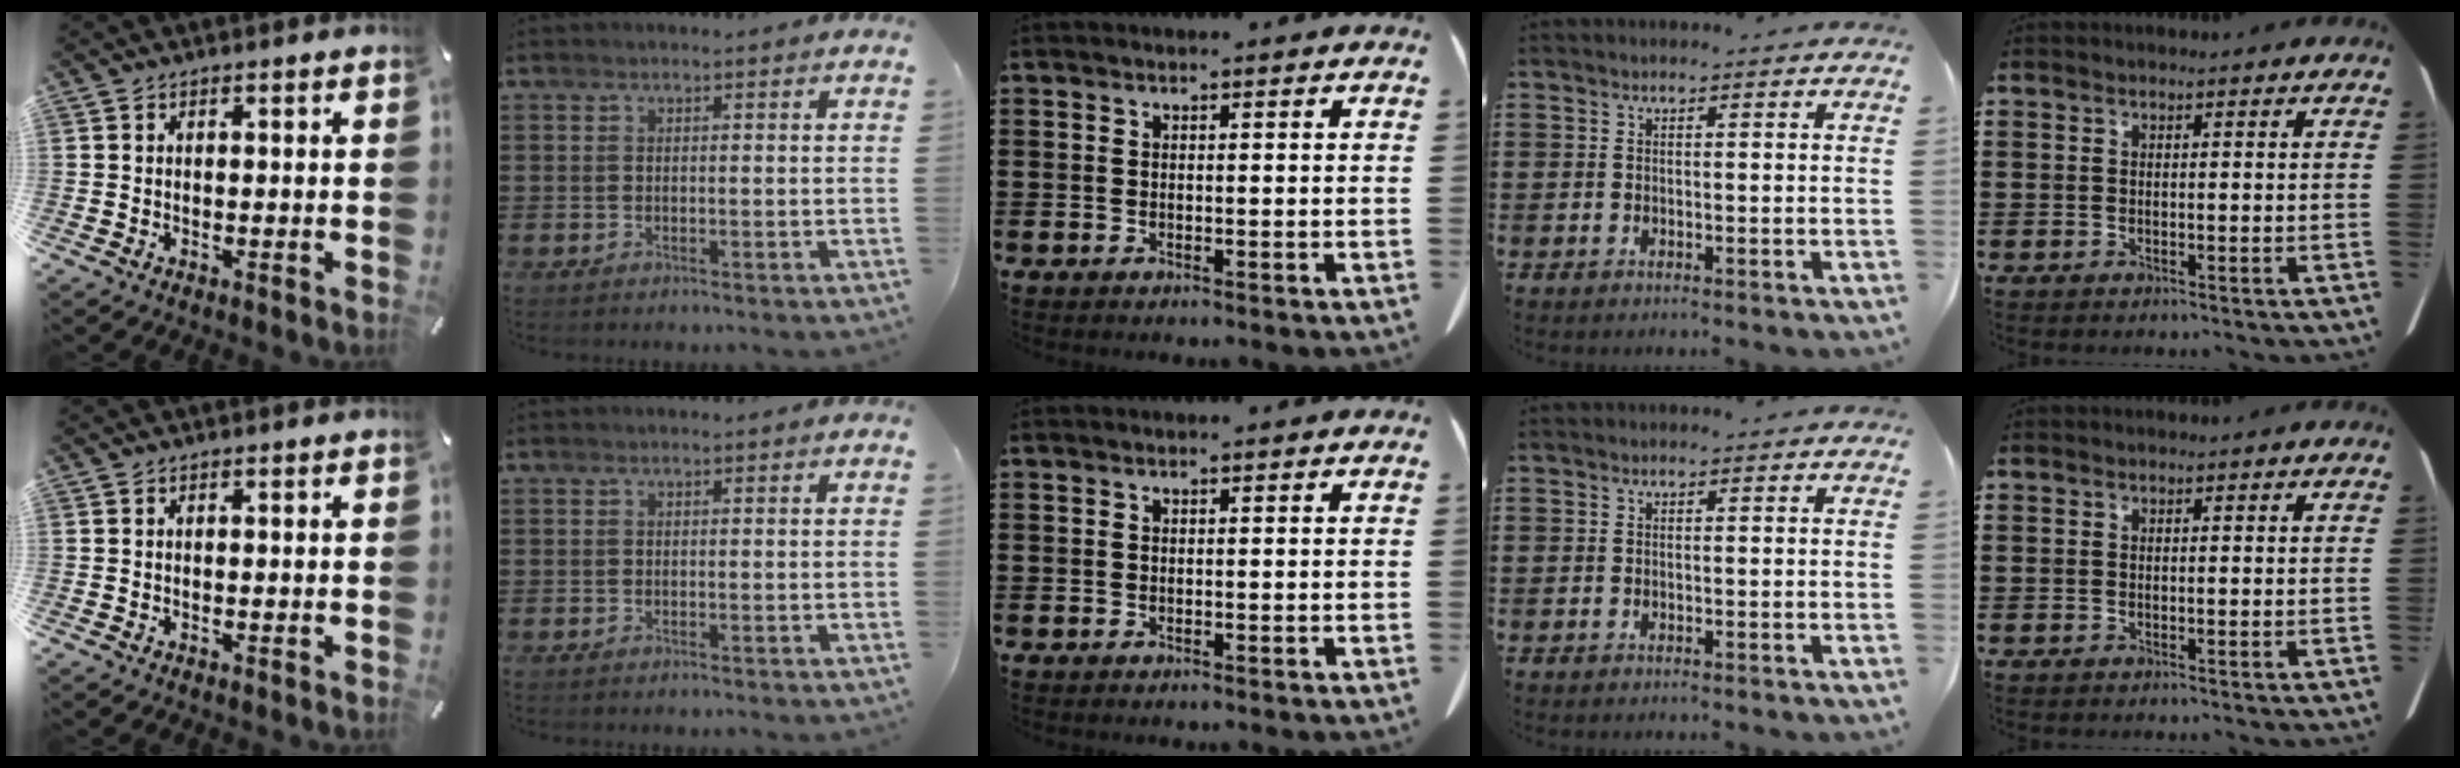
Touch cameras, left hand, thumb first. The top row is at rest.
{}